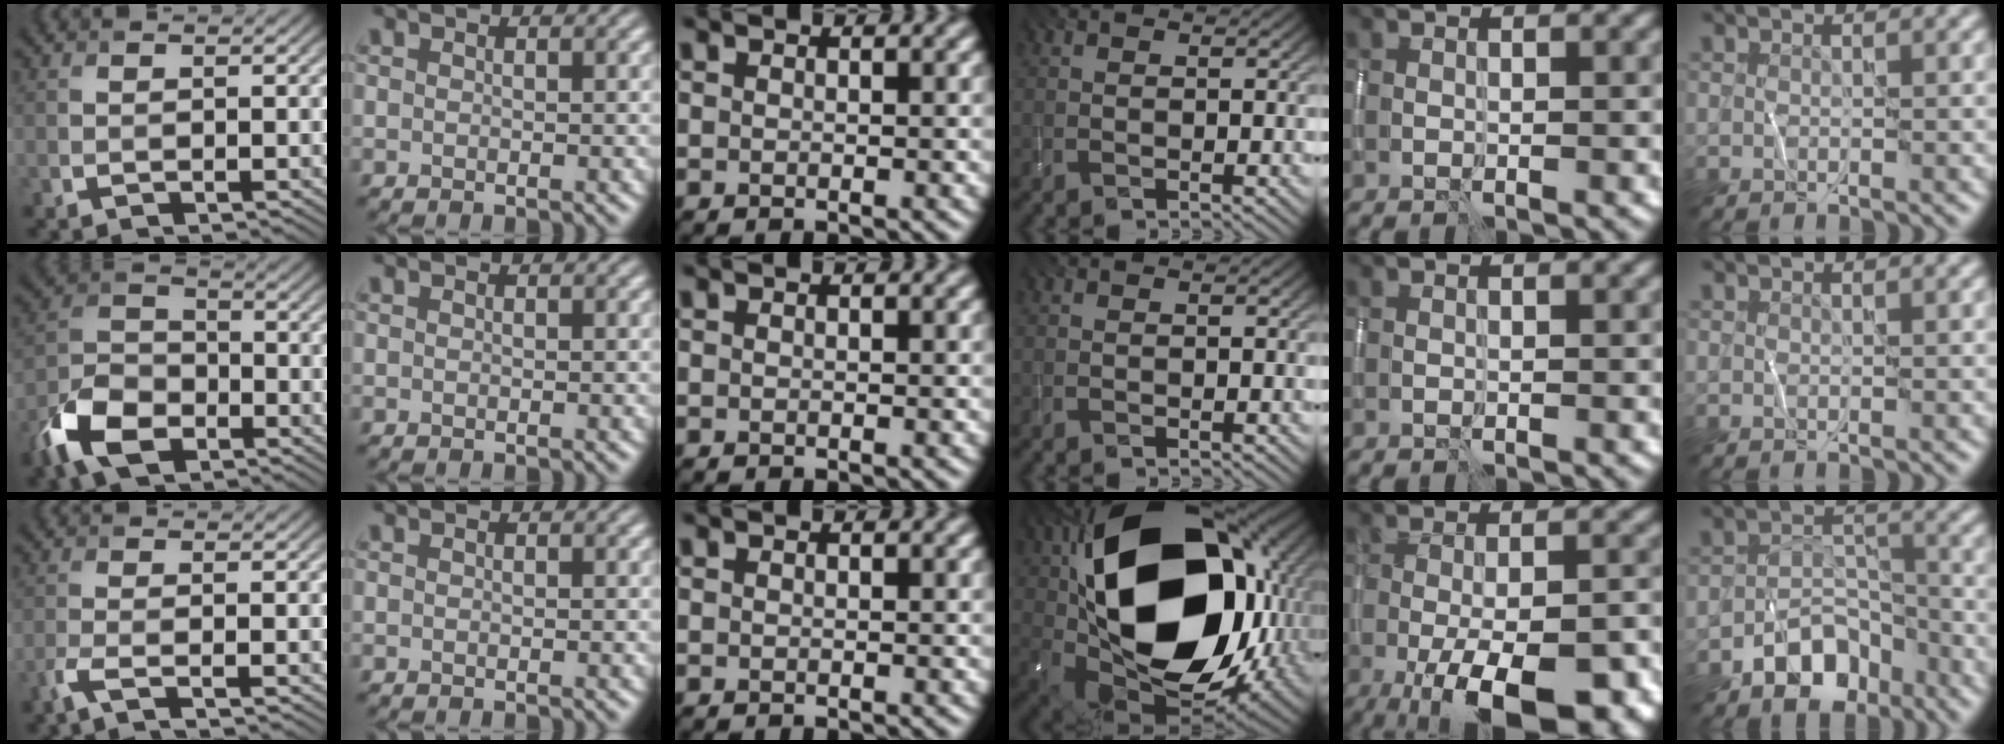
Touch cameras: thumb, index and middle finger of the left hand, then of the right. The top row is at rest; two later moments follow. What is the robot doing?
{"motion": "wipe", "object": "whiteboard"}